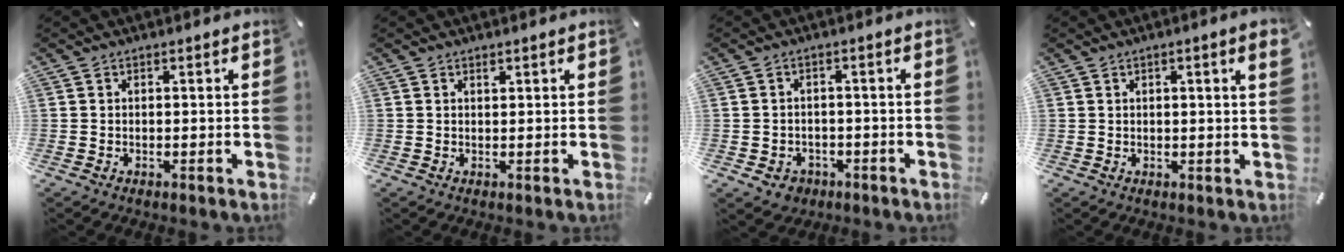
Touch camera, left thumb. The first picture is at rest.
{"total": 0.7, "force": [0.5, 0.4, 0.3], "torque": [-0.005, -0.001, 0.010]}
{"total": 3.9, "force": [-1.7, 3.3, 1.2], "torque": [-0.010, 0.007, -0.032]}
{"total": 2.8, "force": [1.0, 0.3, 2.6], "torque": [-0.049, 0.002, 0.015]}